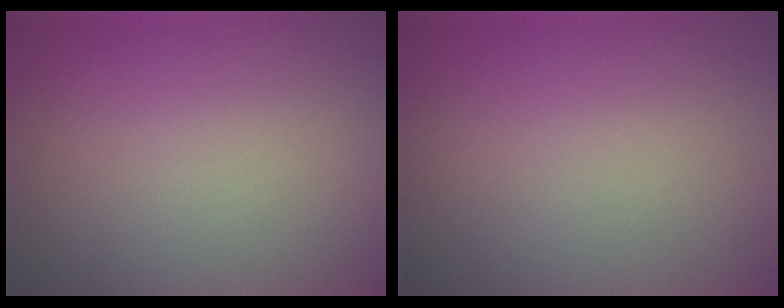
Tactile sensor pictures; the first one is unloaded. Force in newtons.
{"total": 0.0}